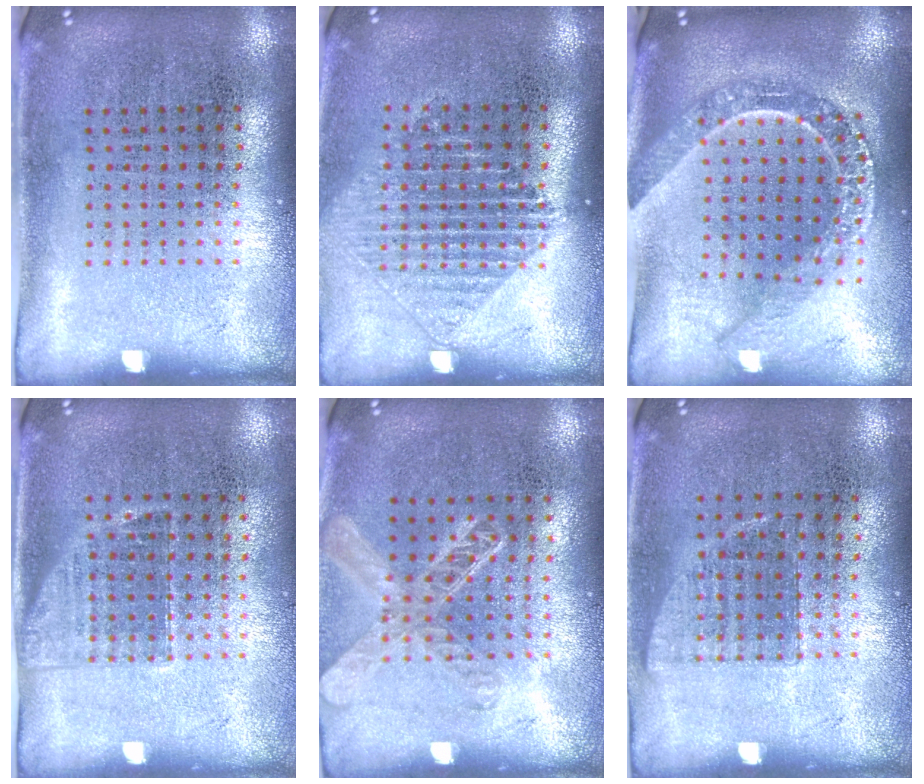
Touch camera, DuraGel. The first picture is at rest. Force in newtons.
{"total": 1.2, "press": 1.1, "slide": 0.5}
{"total": 2.4, "press": 2.0, "slide": 1.3}
{"total": 1.2, "press": 1.0, "slide": 0.8}
{"total": 1.3, "press": 1.2, "slide": 0.5}
{"total": 0.7, "press": 0.7, "slide": 0.3}